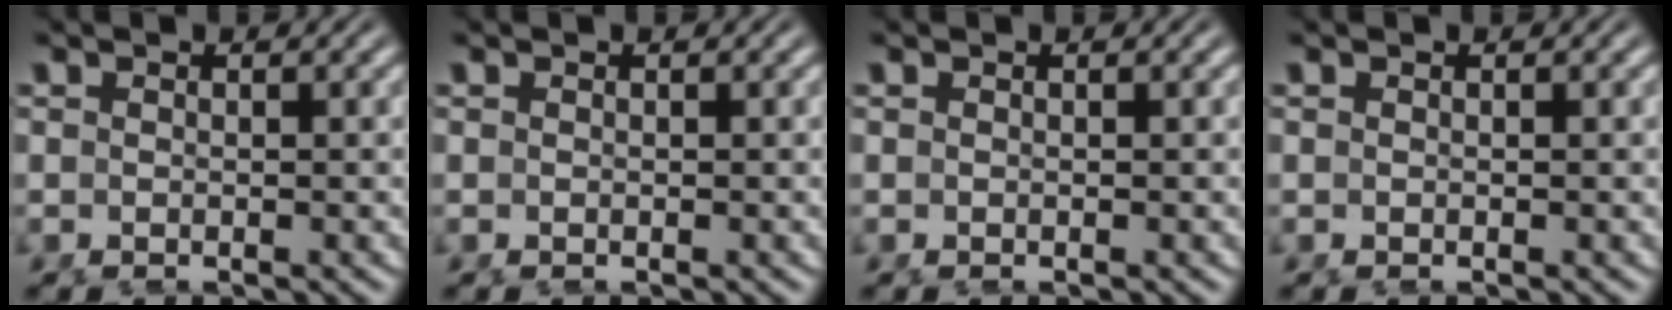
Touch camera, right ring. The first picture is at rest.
{"total": 0.0}
{"total": 0.0}
{"total": 0.0}